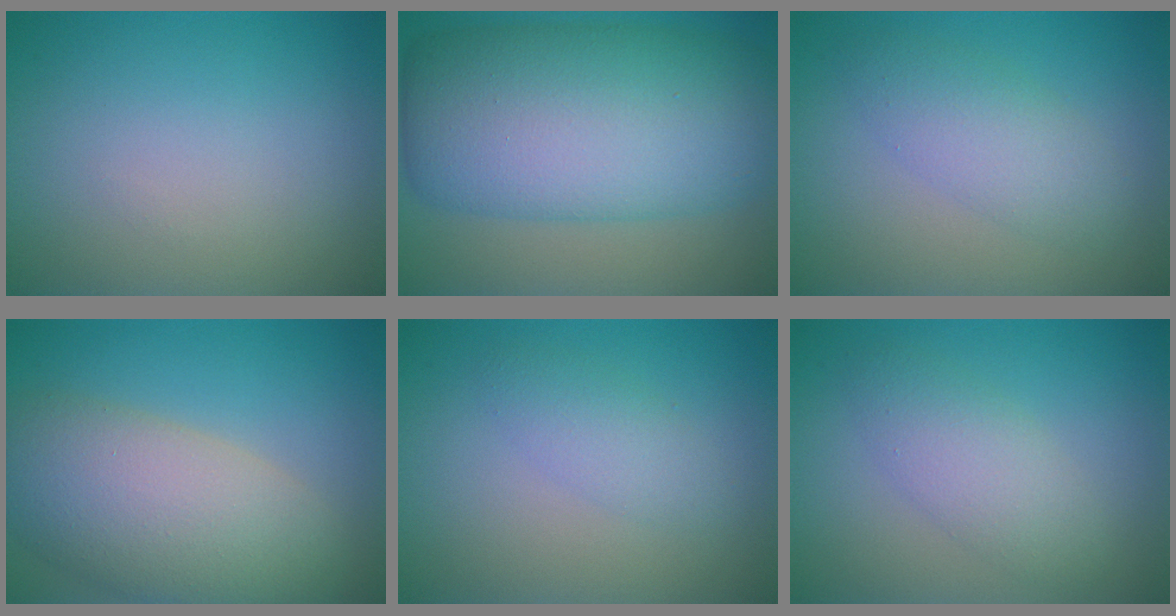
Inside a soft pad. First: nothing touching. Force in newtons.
{"total": 13.6, "press": 13.6, "slide": 0.3}
{"total": 2.3, "press": 2.3, "slide": 0.2}
{"total": 9.2, "press": 9.2, "slide": 0.6}
{"total": 2.0, "press": 2.0, "slide": 0.0}
{"total": 3.3, "press": 3.3, "slide": 0.1}